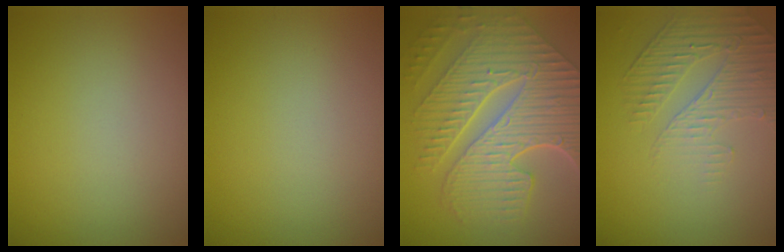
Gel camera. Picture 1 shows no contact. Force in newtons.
{"total": 0.0}
{"total": 10.3, "press": 7.2, "slide": 7.3}
{"total": 2.2, "press": 1.7, "slide": 1.4}